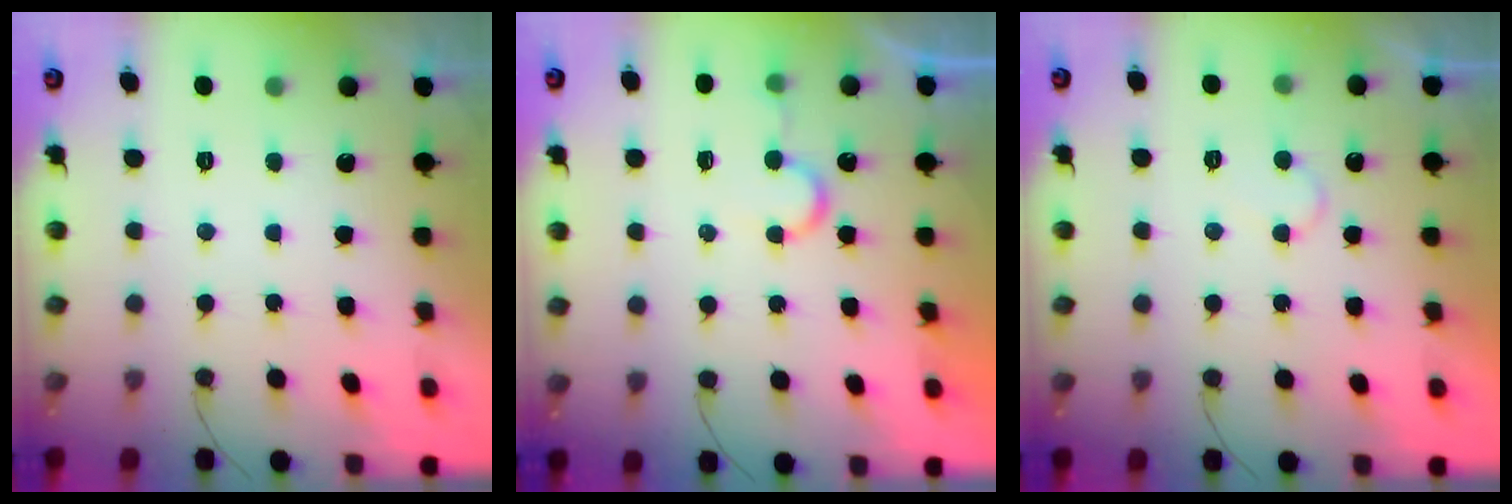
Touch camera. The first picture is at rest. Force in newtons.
{"total": 6.2, "press": 6.2, "slide": 0.5}
{"total": 4.7, "press": 4.7, "slide": 0.4}